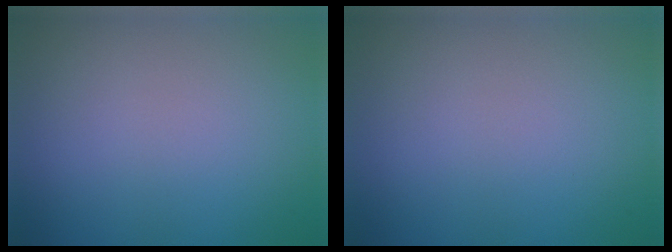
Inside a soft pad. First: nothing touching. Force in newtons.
{"total": 0.0}